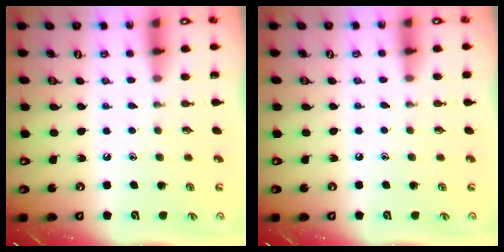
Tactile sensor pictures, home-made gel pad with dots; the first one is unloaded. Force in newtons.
{"total": 2.5, "press": 2.4, "slide": 0.4}